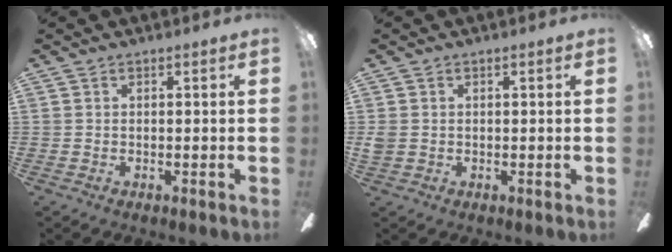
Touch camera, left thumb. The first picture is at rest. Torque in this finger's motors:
{"motor_torque": [0.06, 0.13, 0.19, -0.27, 0.00]}